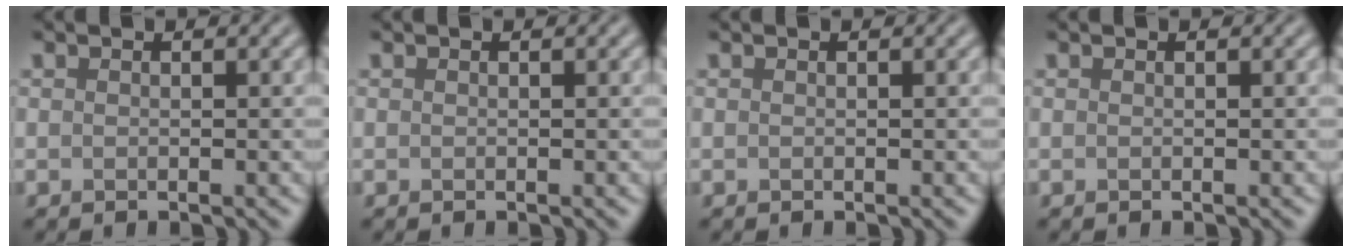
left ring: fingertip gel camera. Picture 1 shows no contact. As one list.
[{"total": 0.0}, {"total": 0.0}, {"total": 0.0}]